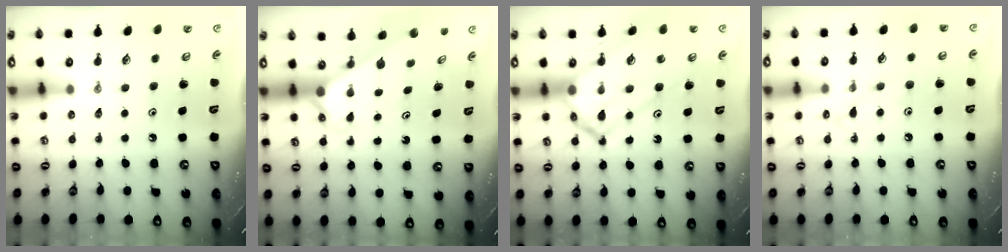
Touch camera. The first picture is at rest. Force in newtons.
{"total": 2.4, "press": 2.4, "slide": 0.2}
{"total": 16.4, "press": 16.3, "slide": 1.5}
{"total": 8.0, "press": 8.0, "slide": 0.6}